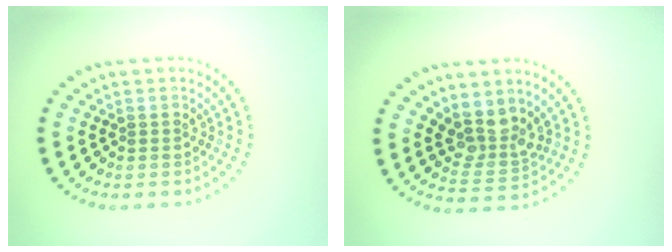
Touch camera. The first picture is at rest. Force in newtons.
{"total": 3.4, "press": 2.8, "slide": 1.9}